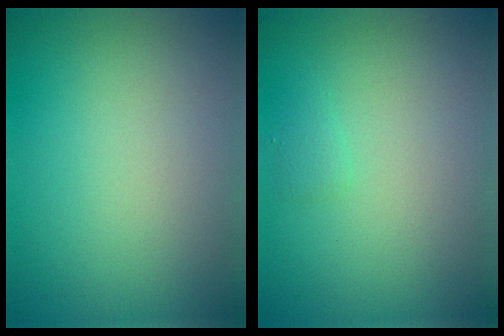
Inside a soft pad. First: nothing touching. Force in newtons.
{"total": 0.8, "press": 0.8, "slide": 0.0}